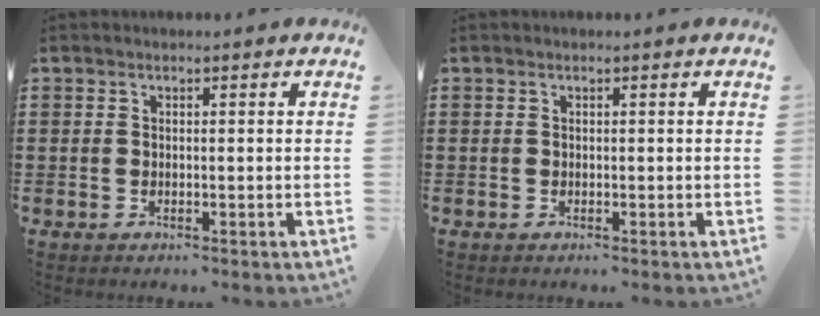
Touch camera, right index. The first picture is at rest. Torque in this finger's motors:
{"motor_torque": [0.03, 0.02, 0.00, 0.00]}